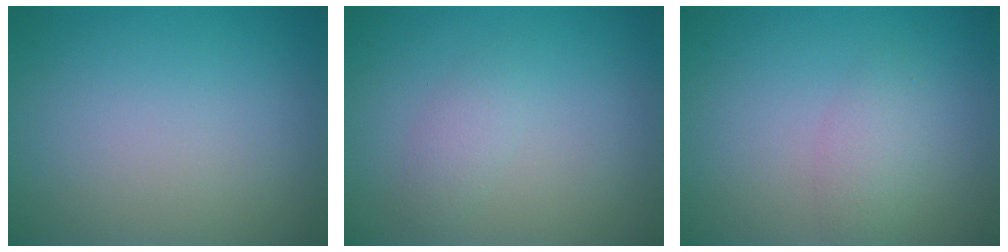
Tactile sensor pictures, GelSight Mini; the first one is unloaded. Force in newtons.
{"total": 1.3, "press": 1.3, "slide": 0.0}
{"total": 2.0, "press": 2.0, "slide": 0.1}